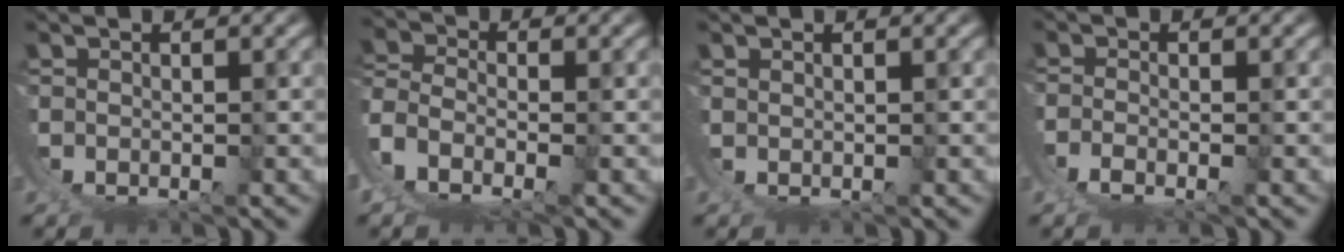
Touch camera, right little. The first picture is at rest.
{"total": 9.7, "force": [1.4, 8.5, 4.5], "torque": [-0.148, -0.029, 0.016]}
{"total": 0.9, "force": [0.6, -0.5, -0.4], "torque": [0.012, 0.003, 0.009]}
{"total": 2.5, "force": [0.1, 1.6, 1.9], "torque": [-0.054, -0.015, 0.006]}